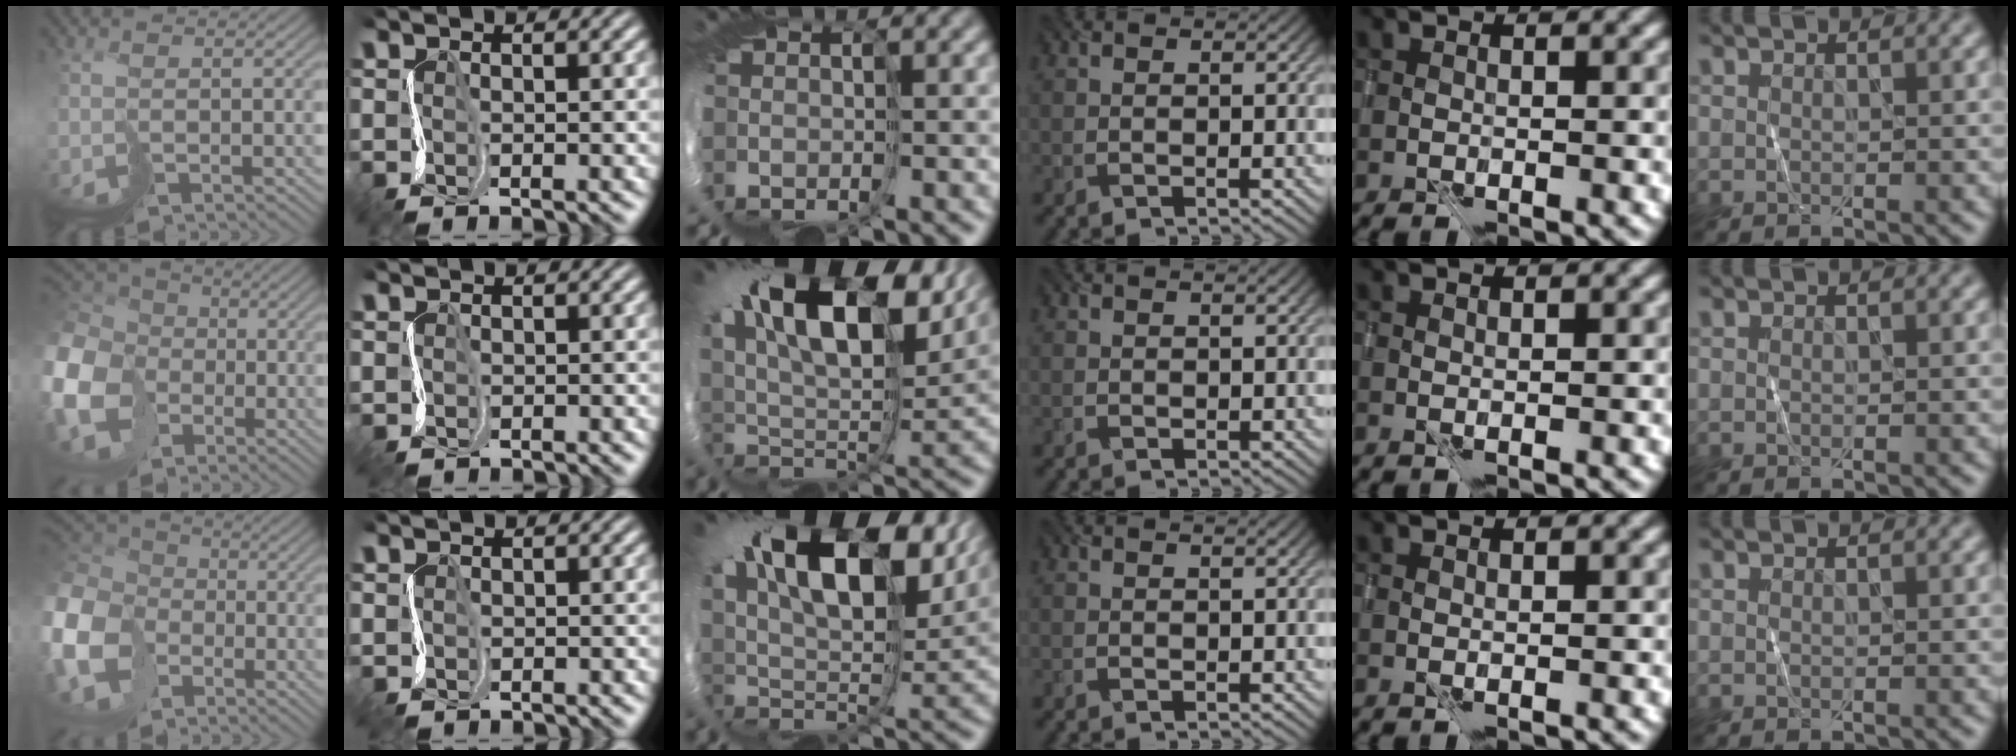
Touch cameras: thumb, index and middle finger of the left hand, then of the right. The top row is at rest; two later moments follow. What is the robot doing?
{"motion": "cut", "object": "tissue"}